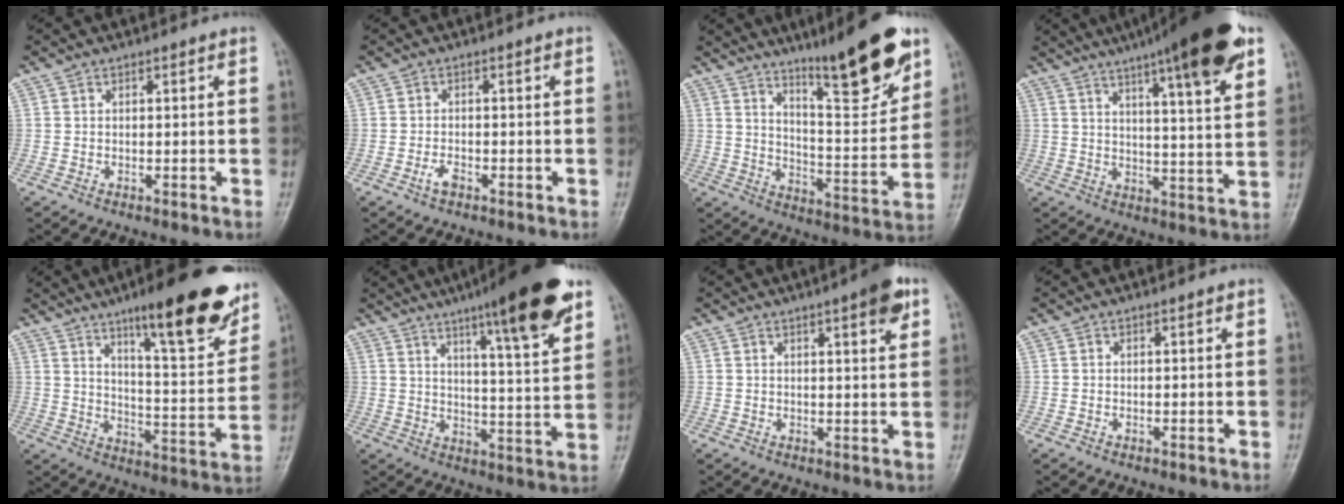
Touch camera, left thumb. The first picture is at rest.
{"total": 2.0, "force": [-1.1, 0.9, 1.3], "torque": [-0.030, 0.008, -0.022]}
{"total": 17.6, "force": [11.5, 3.5, 12.8], "torque": [-0.158, -0.071, 0.187]}
{"total": 19.8, "force": [12.3, 3.0, 15.2], "torque": [-0.210, -0.033, 0.171]}
{"total": 20.3, "force": [12.9, 4.6, 15.0], "torque": [-0.176, -0.063, 0.194]}
{"total": 17.4, "force": [10.8, 2.4, 13.4], "torque": [-0.176, -0.052, 0.159]}
{"total": 5.9, "force": [3.2, 1.2, 4.9], "torque": [-0.058, -0.011, 0.038]}
{"total": 0.0}